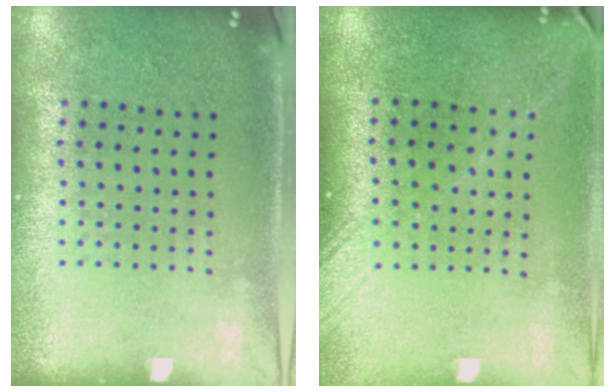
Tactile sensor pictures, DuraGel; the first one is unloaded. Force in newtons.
{"total": 1.7, "press": 1.3, "slide": 1.1}